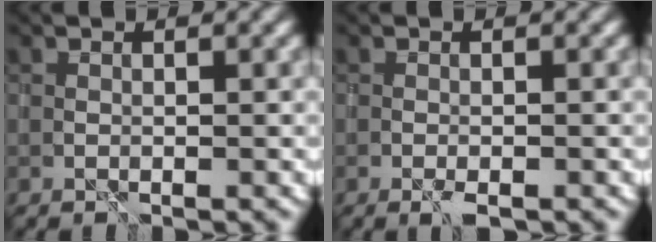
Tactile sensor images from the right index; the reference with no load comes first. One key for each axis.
{"total": 1.2, "fx": -0.8, "fy": 0.2, "fz": 0.8, "tx": -0.019, "ty": -0.004, "tz": -0.015}